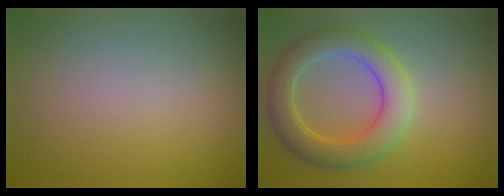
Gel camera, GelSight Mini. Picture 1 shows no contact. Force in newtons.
{"total": 5.6, "press": 5.5, "slide": 0.3}